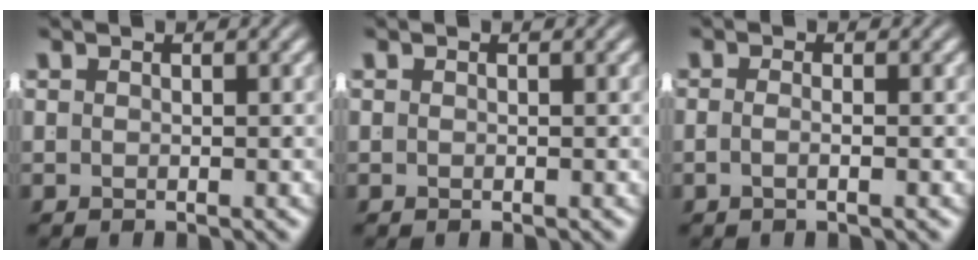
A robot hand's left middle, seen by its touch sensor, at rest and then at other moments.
{"total": 0.0}
{"total": 1.5, "force": [-0.8, -0.6, 1.1], "torque": [-0.021, -0.005, -0.011]}